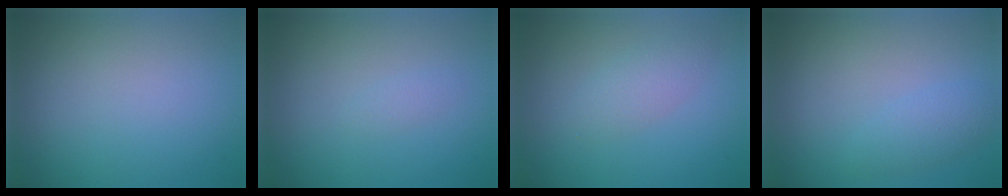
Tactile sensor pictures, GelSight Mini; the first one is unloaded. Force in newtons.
{"total": 0.6, "press": 0.6, "slide": 0.0}
{"total": 1.9, "press": 1.9, "slide": 0.1}
{"total": 1.7, "press": 1.7, "slide": 0.1}